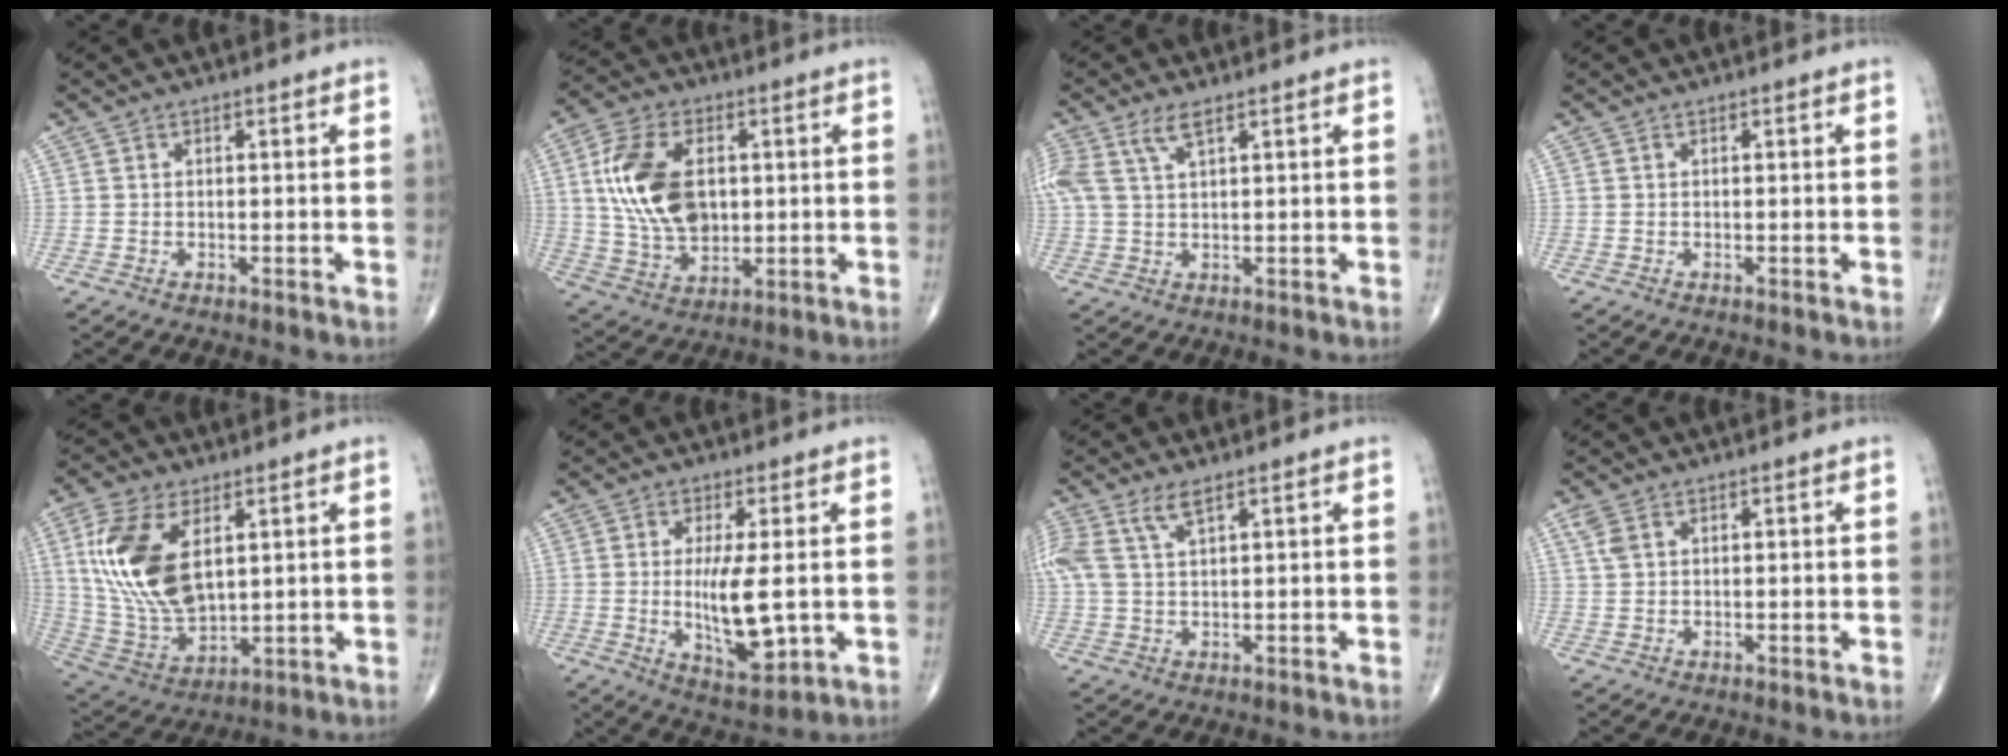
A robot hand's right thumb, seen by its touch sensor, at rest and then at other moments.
{"total": 15.9, "force": [2.5, 10.0, 12.1], "torque": [-0.218, -0.005, 0.052]}
{"total": 5.8, "force": [3.0, 1.7, 4.7], "torque": [-0.132, 0.009, 0.068]}
{"total": 0.0}
{"total": 17.6, "force": [4.9, 9.6, 14.0], "torque": [-0.279, -0.021, 0.105]}
{"total": 10.4, "force": [-0.2, 3.1, 9.9], "torque": [-0.174, -0.026, 0.006]}
{"total": 6.2, "force": [3.3, 2.0, 4.8], "torque": [-0.135, 0.008, 0.074]}
{"total": 2.4, "force": [1.2, 1.3, 1.6], "torque": [-0.040, 0.009, 0.032]}